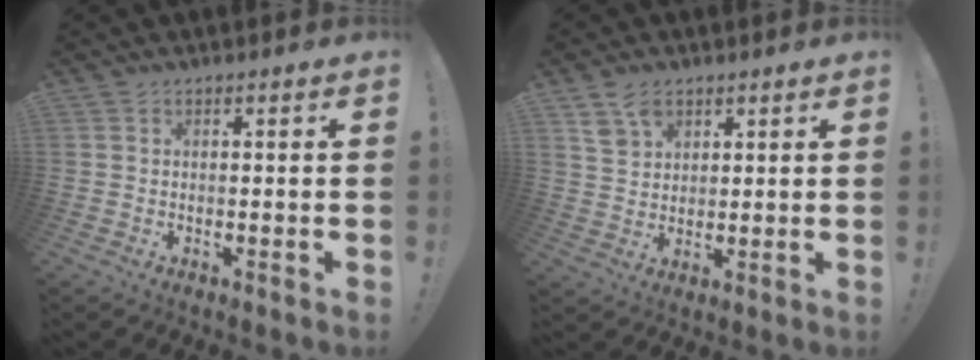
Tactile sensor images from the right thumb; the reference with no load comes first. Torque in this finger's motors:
{"motor_torque": [0.02, 0.50, 0.09, -0.04, 0.00]}